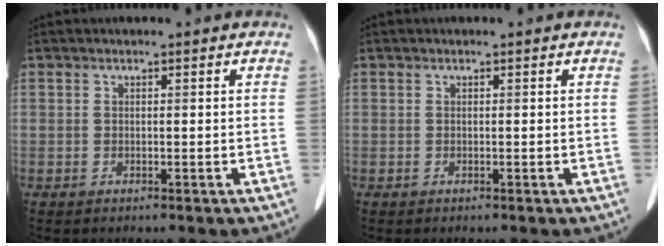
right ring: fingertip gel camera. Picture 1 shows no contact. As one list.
[{"total": 0.0}]